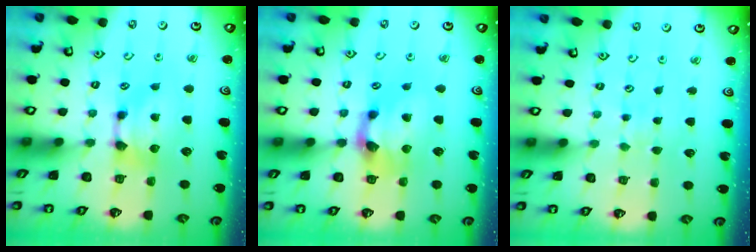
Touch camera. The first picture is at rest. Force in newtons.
{"total": 2.3, "press": 1.4, "slide": 1.8}
{"total": 4.4, "press": 4.4, "slide": 0.3}